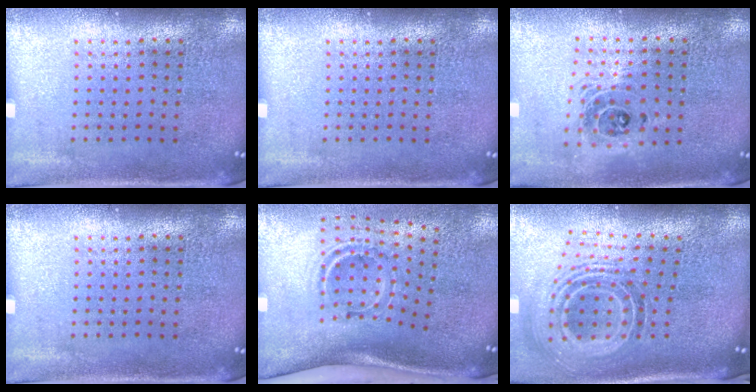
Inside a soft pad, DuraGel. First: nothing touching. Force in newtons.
{"total": 0.0}
{"total": 1.5, "press": 1.2, "slide": 0.8}
{"total": 0.0}
{"total": 2.2, "press": 1.2, "slide": 1.8}
{"total": 2.0, "press": 1.4, "slide": 1.3}